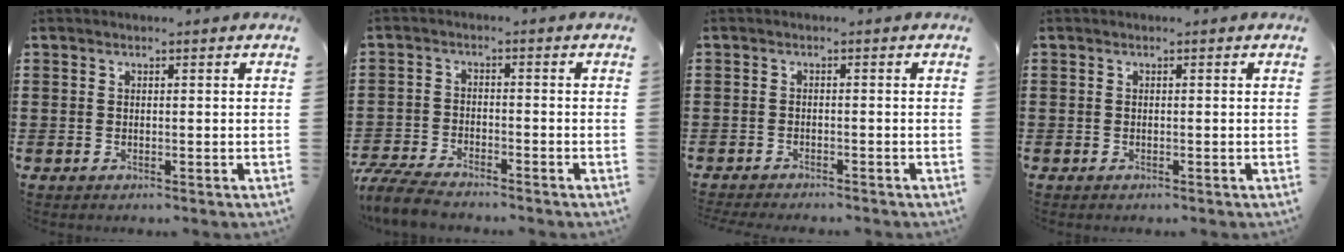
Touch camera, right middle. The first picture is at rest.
{"total": 5.4, "force": [-5.0, 0.7, 1.7], "torque": [-0.052, -0.004, -0.105]}
{"total": 1.4, "force": [-1.4, 0.1, 0.0], "torque": [-0.004, 0.001, -0.030]}
{"total": 0.0}